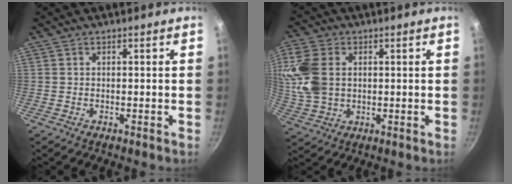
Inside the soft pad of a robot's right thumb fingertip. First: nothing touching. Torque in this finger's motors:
{"motor_torque": [1.88, 2.23, 0.98, -0.18, 0.18]}